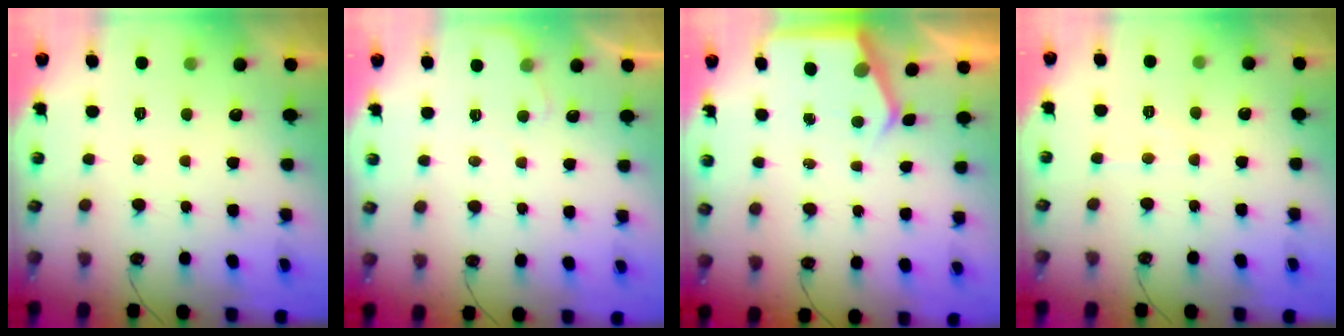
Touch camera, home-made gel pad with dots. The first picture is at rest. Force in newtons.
{"total": 3.5, "press": 3.5, "slide": 0.4}
{"total": 4.4, "press": 4.3, "slide": 0.5}
{"total": 4.0, "press": 3.9, "slide": 0.7}